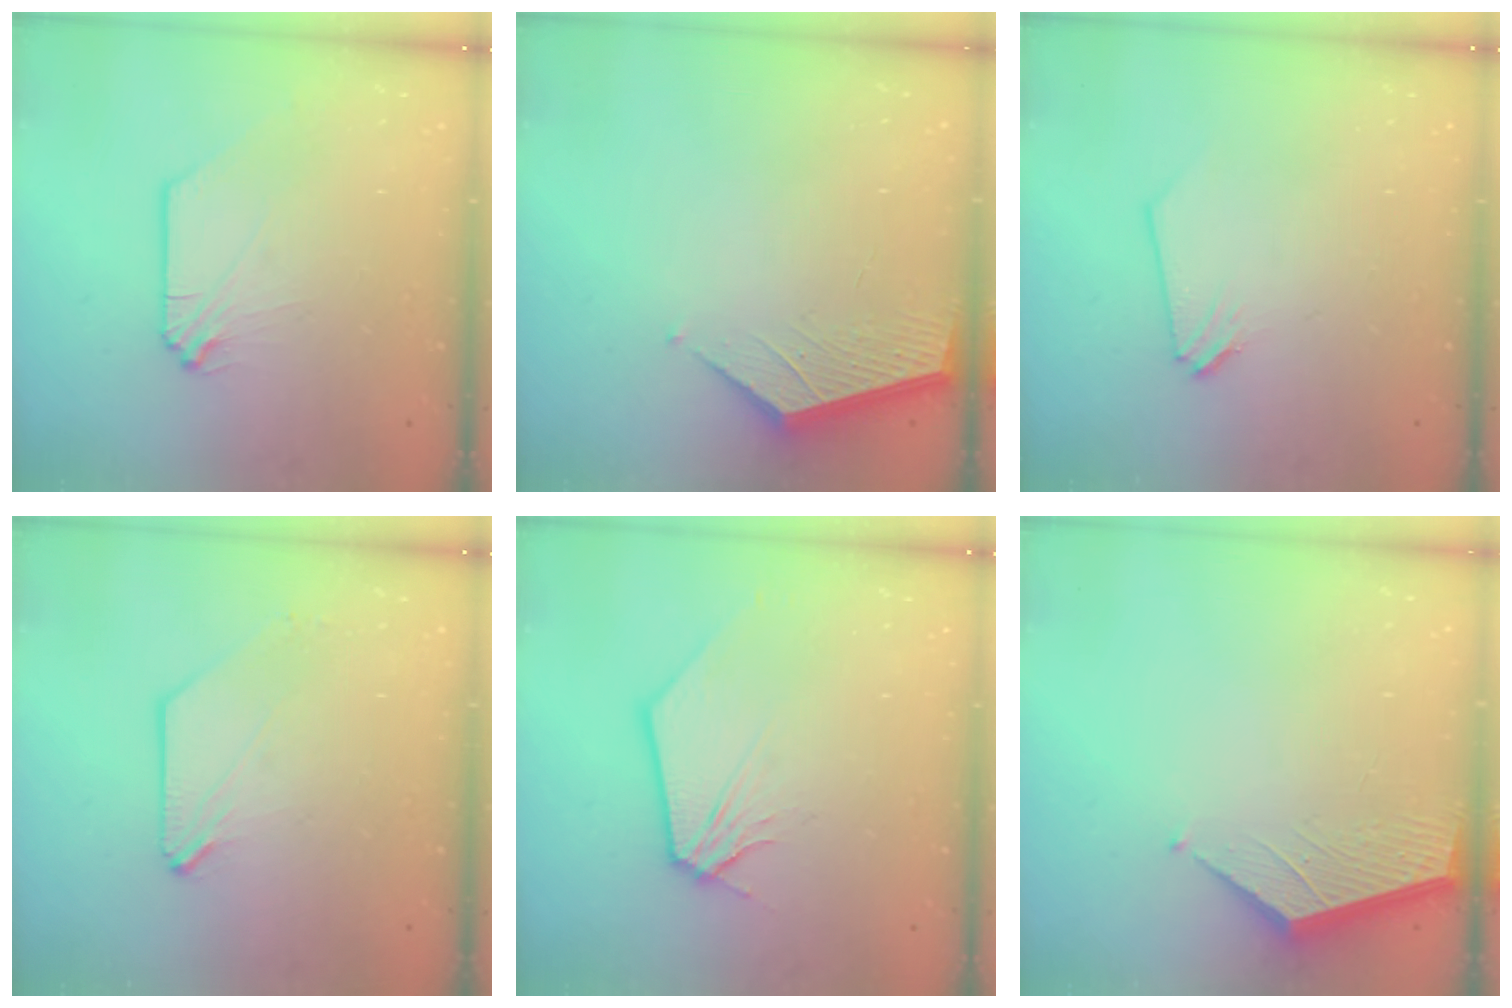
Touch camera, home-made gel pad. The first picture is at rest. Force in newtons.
{"total": 2.2, "press": 2.2, "slide": 0.2}
{"total": 0.0}
{"total": 0.0}
{"total": 1.2, "press": 1.2, "slide": 0.3}
{"total": 3.4, "press": 3.4, "slide": 0.4}